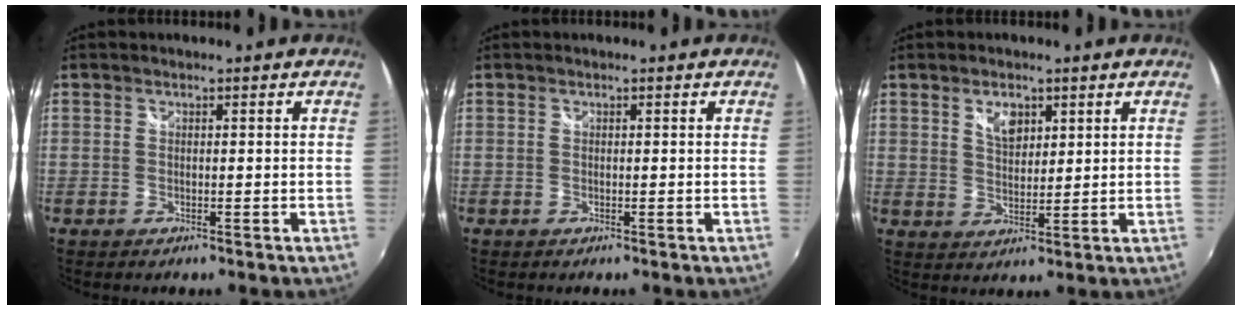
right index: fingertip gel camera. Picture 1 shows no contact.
{"total": 0.0}
{"total": 4.7, "force": [2.3, 2.7, 3.0], "torque": [-0.047, 0.003, 0.042]}